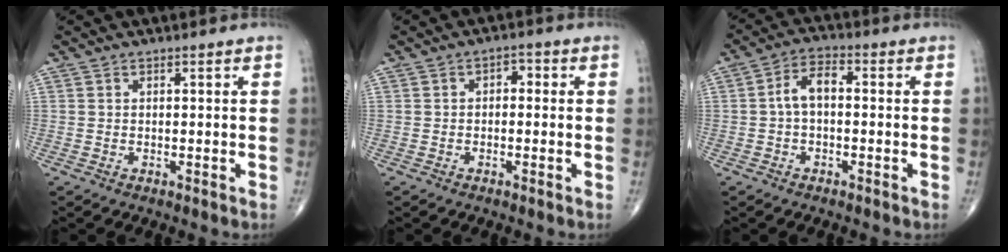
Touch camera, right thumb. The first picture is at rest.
{"total": 2.5, "force": [0.1, 1.6, 1.9], "torque": [-0.012, 0.010, -0.008]}
{"total": 5.3, "force": [-0.3, 2.9, 4.4], "torque": [-0.077, 0.022, -0.015]}